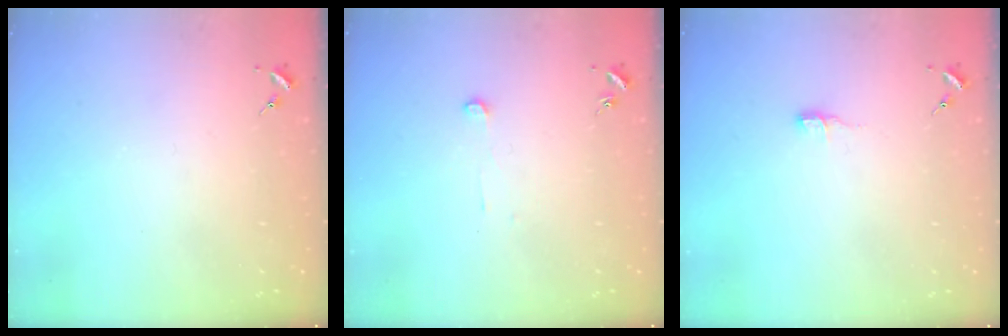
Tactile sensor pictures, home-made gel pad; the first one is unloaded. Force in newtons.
{"total": 3.2, "press": 3.2, "slide": 0.1}
{"total": 5.0, "press": 5.0, "slide": 0.4}